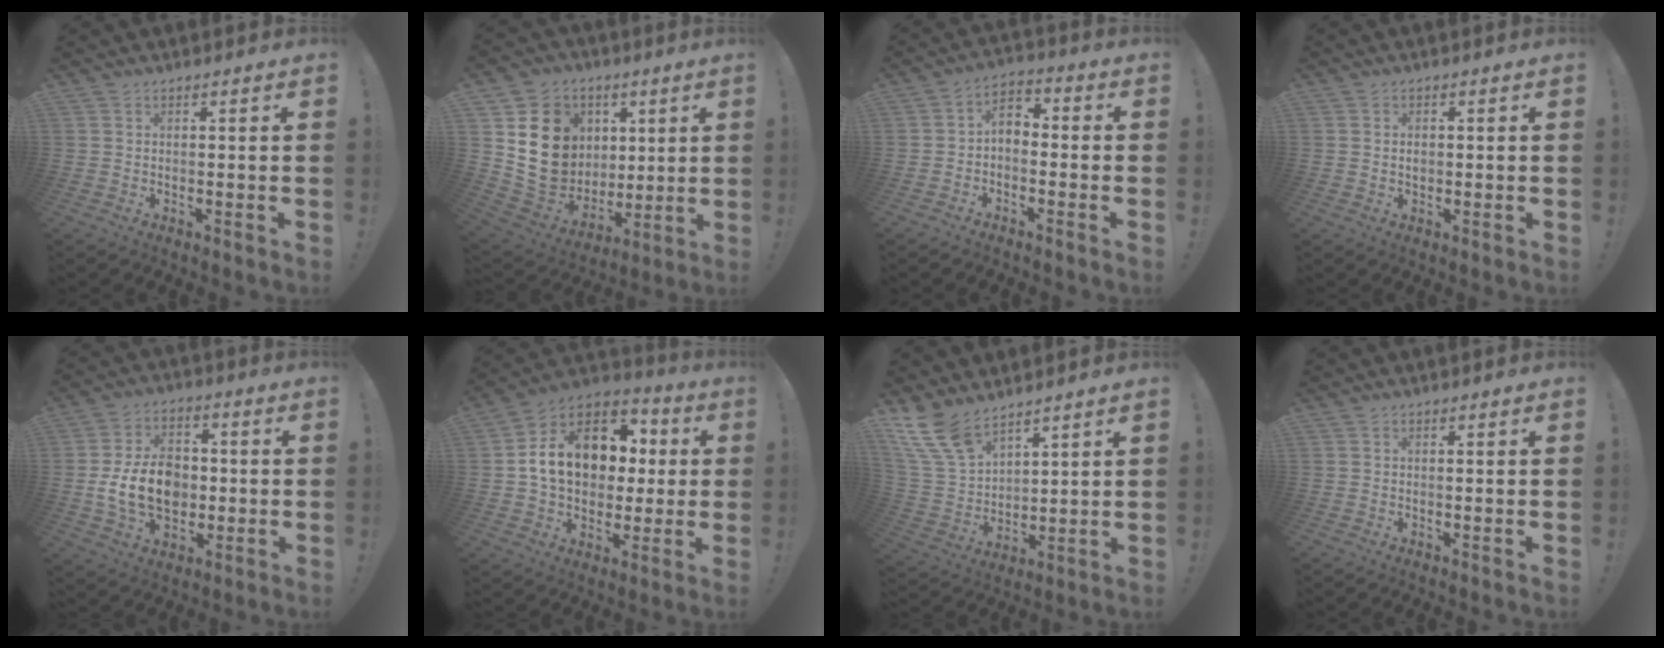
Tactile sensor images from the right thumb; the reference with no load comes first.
{"total": 19.5, "force": [4.9, 16.7, 8.8], "torque": [-0.132, -0.017, 0.125]}
{"total": 4.4, "force": [-2.2, 3.0, 2.3], "torque": [-0.049, 0.013, -0.039]}
{"total": 1.3, "force": [0.0, 1.1, 0.7], "torque": [0.002, -0.002, -0.004]}
{"total": 15.7, "force": [-1.3, 11.5, 10.7], "torque": [-0.201, 0.010, -0.024]}
{"total": 18.1, "force": [2.8, 13.8, 11.4], "torque": [-0.175, 0.012, 0.066]}
{"total": 12.8, "force": [9.7, 6.2, 5.6], "torque": [-0.134, -0.059, 0.189]}
{"total": 0.0}